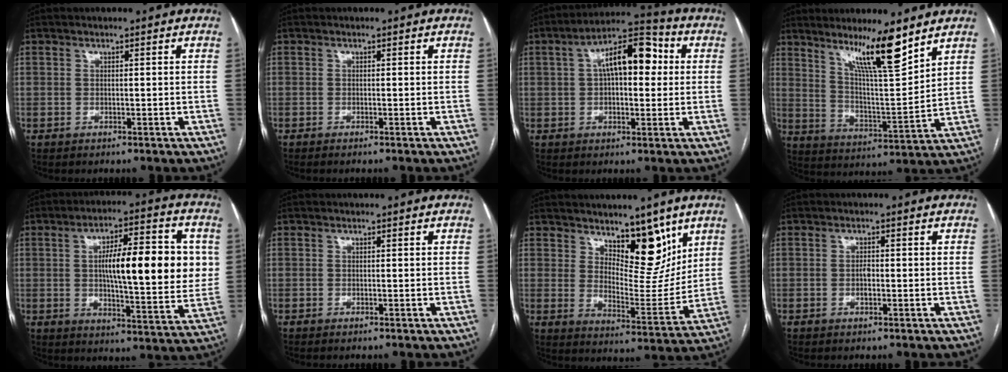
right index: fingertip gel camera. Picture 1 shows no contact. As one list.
[{"total": 1.1, "force": [-0.9, -0.2, 0.6], "torque": [-0.007, 0.001, -0.013]}, {"total": 11.4, "force": [2.4, 4.5, 10.2], "torque": [-0.168, 0.041, 0.033]}, {"total": 11.8, "force": [8.4, 0.3, 8.3], "torque": [-0.142, -0.014, 0.150]}, {"total": 17.7, "force": [2.6, 4.3, 17.0], "torque": [-0.251, 0.019, 0.040]}, {"total": 0.8, "force": [-0.7, -0.1, 0.4], "torque": [-0.004, 0.000, -0.011]}, {"total": 10.6, "force": [6.9, 4.2, 6.8], "torque": [-0.092, -0.015, 0.121]}, {"total": 1.4, "force": [-0.3, 0.7, 1.2], "torque": [-0.022, 0.002, -0.005]}]